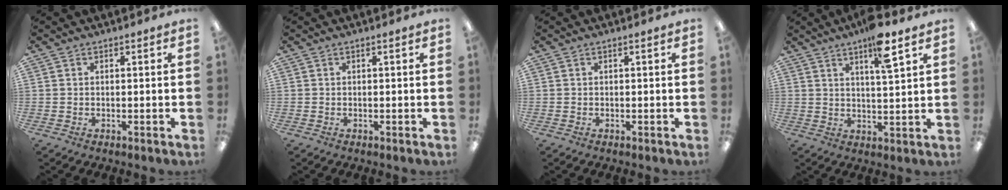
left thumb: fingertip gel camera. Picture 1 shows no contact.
{"total": 0.0}
{"total": 0.0}
{"total": 8.7, "force": [5.7, 1.6, 6.3], "torque": [-0.097, -0.026, 0.091]}